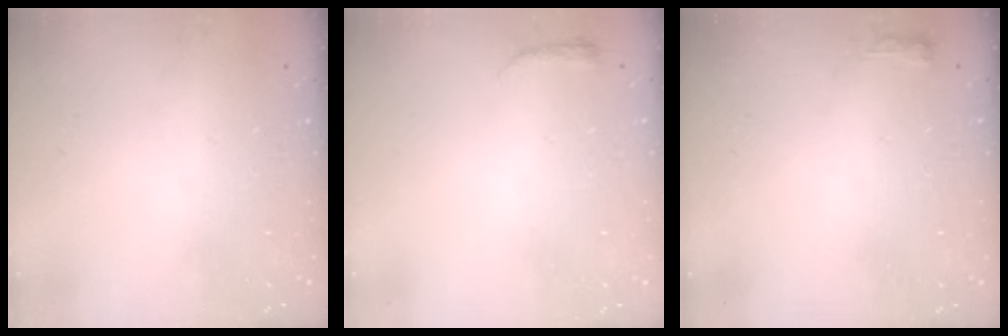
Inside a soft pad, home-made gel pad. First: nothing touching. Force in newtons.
{"total": 3.0, "press": 2.9, "slide": 0.6}
{"total": 9.8, "press": 2.8, "slide": 9.4}